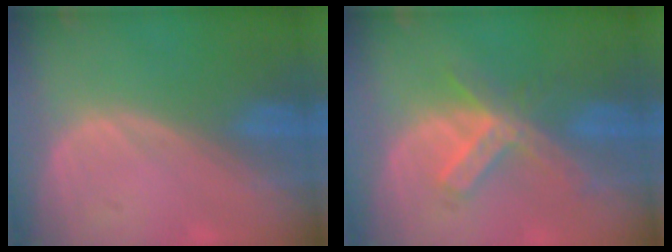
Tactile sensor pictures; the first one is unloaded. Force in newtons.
{"total": 6.5, "press": 5.9, "slide": 2.8}